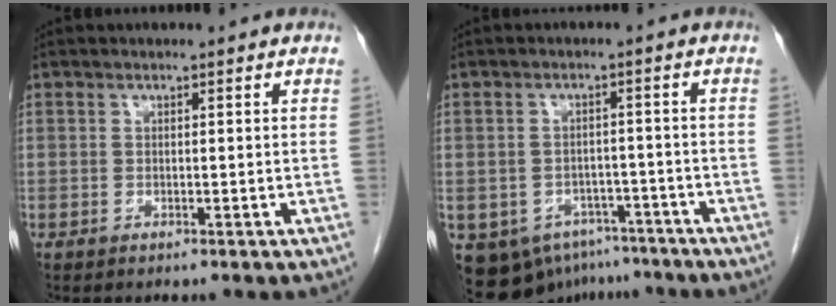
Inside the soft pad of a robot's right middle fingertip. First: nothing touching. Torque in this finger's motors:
{"motor_torque": [0.13, -0.01, 0.02, 0.02]}